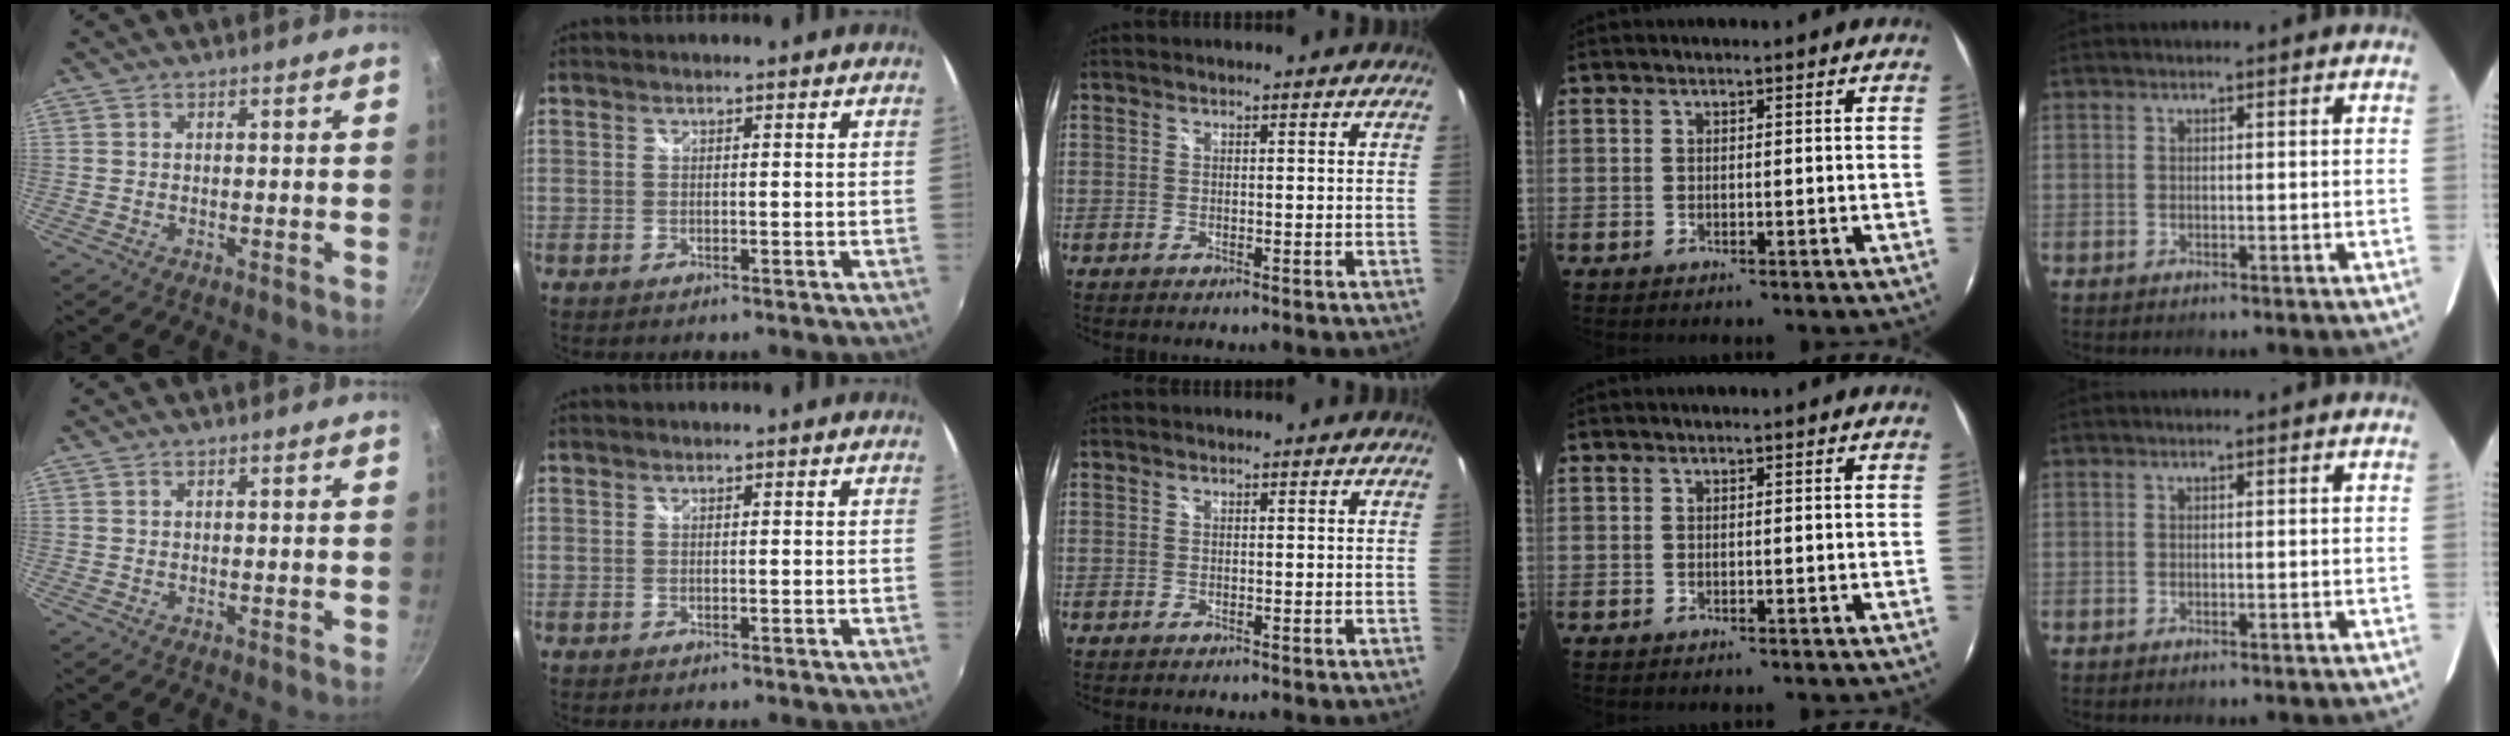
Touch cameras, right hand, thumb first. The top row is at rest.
{}